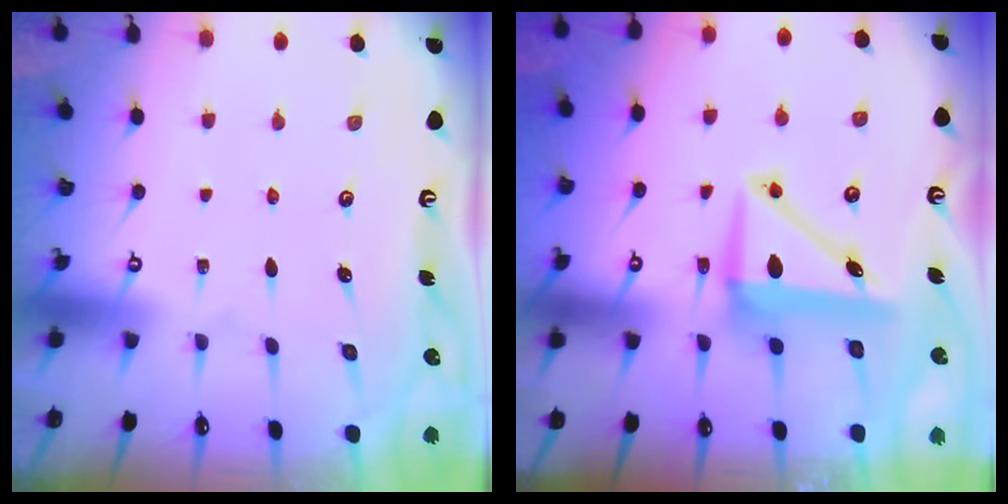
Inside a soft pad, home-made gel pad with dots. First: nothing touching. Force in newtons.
{"total": 7.9, "press": 7.8, "slide": 1.4}